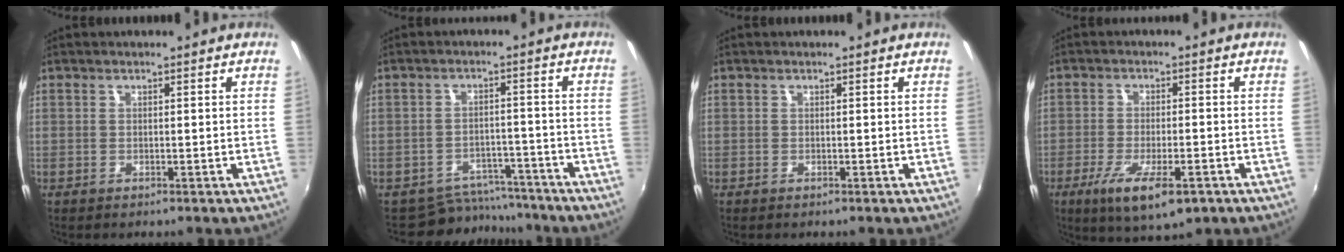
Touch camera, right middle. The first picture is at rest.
{"total": 7.5, "force": [-6.9, 2.8, -0.1], "torque": [-0.005, 0.021, -0.095]}
{"total": 0.0}
{"total": 10.2, "force": [-5.5, 2.6, 8.2], "torque": [-0.170, -0.037, -0.091]}